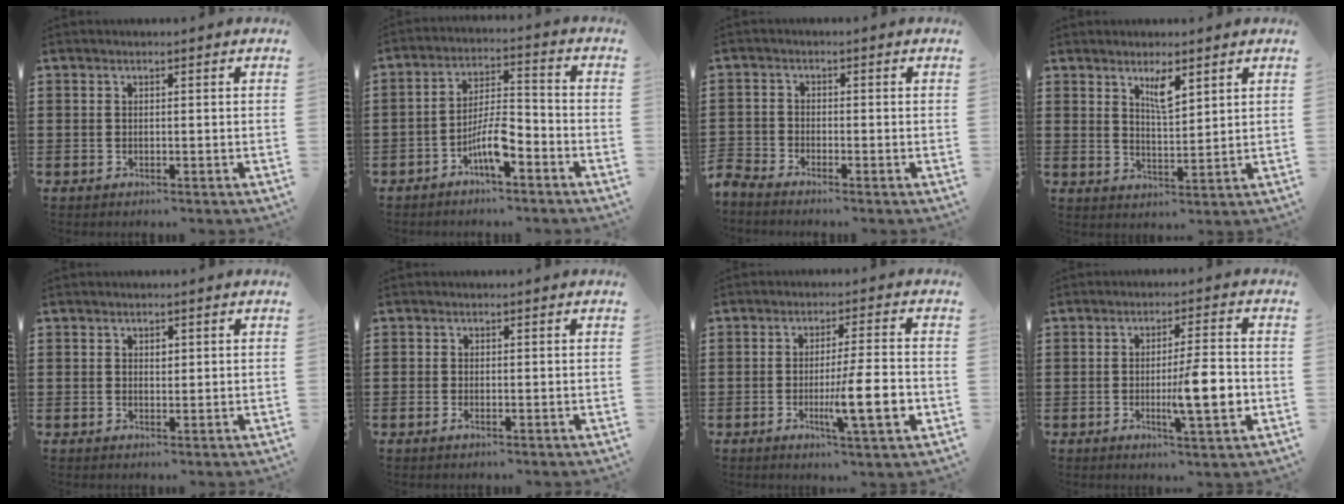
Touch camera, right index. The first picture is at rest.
{"total": 6.9, "force": [-3.7, 2.1, 5.4], "torque": [-0.110, 0.003, -0.071]}
{"total": 2.3, "force": [-2.3, 0.0, -0.1], "torque": [-0.012, -0.005, -0.052]}
{"total": 4.2, "force": [2.6, 1.2, 3.0], "torque": [-0.058, 0.001, 0.043]}
{"total": 1.1, "force": [0.5, 0.7, 0.6], "torque": [-0.006, 0.000, 0.007]}
{"total": 0.7, "force": [-0.4, 0.2, 0.5], "torque": [-0.019, -0.009, -0.007]}
{"total": 10.5, "force": [-2.6, 1.3, 10.1], "torque": [-0.161, -0.012, -0.043]}
{"total": 8.9, "force": [-1.5, 1.5, 8.6], "torque": [-0.125, -0.008, -0.026]}